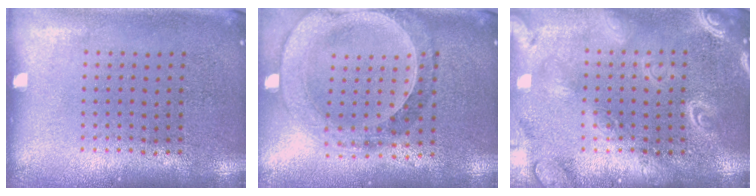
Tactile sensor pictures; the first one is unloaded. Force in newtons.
{"total": 1.5, "press": 1.4, "slide": 0.3}
{"total": 3.8, "press": 3.8, "slide": 0.5}